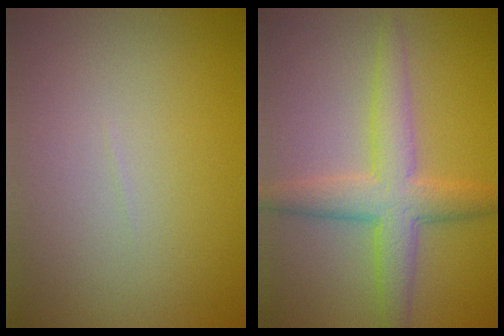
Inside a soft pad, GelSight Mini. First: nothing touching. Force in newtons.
{"total": 4.9, "press": 4.9, "slide": 0.2}